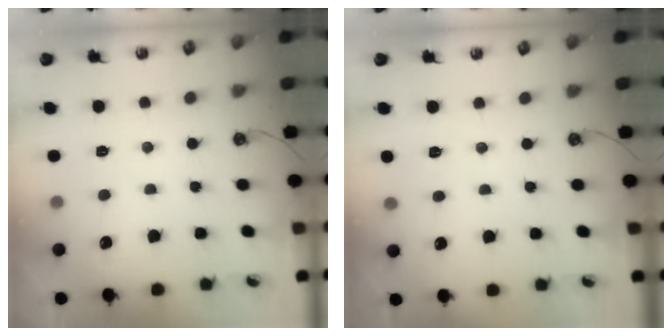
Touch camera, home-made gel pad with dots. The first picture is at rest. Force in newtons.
{"total": 2.3, "press": 2.3, "slide": 0.3}